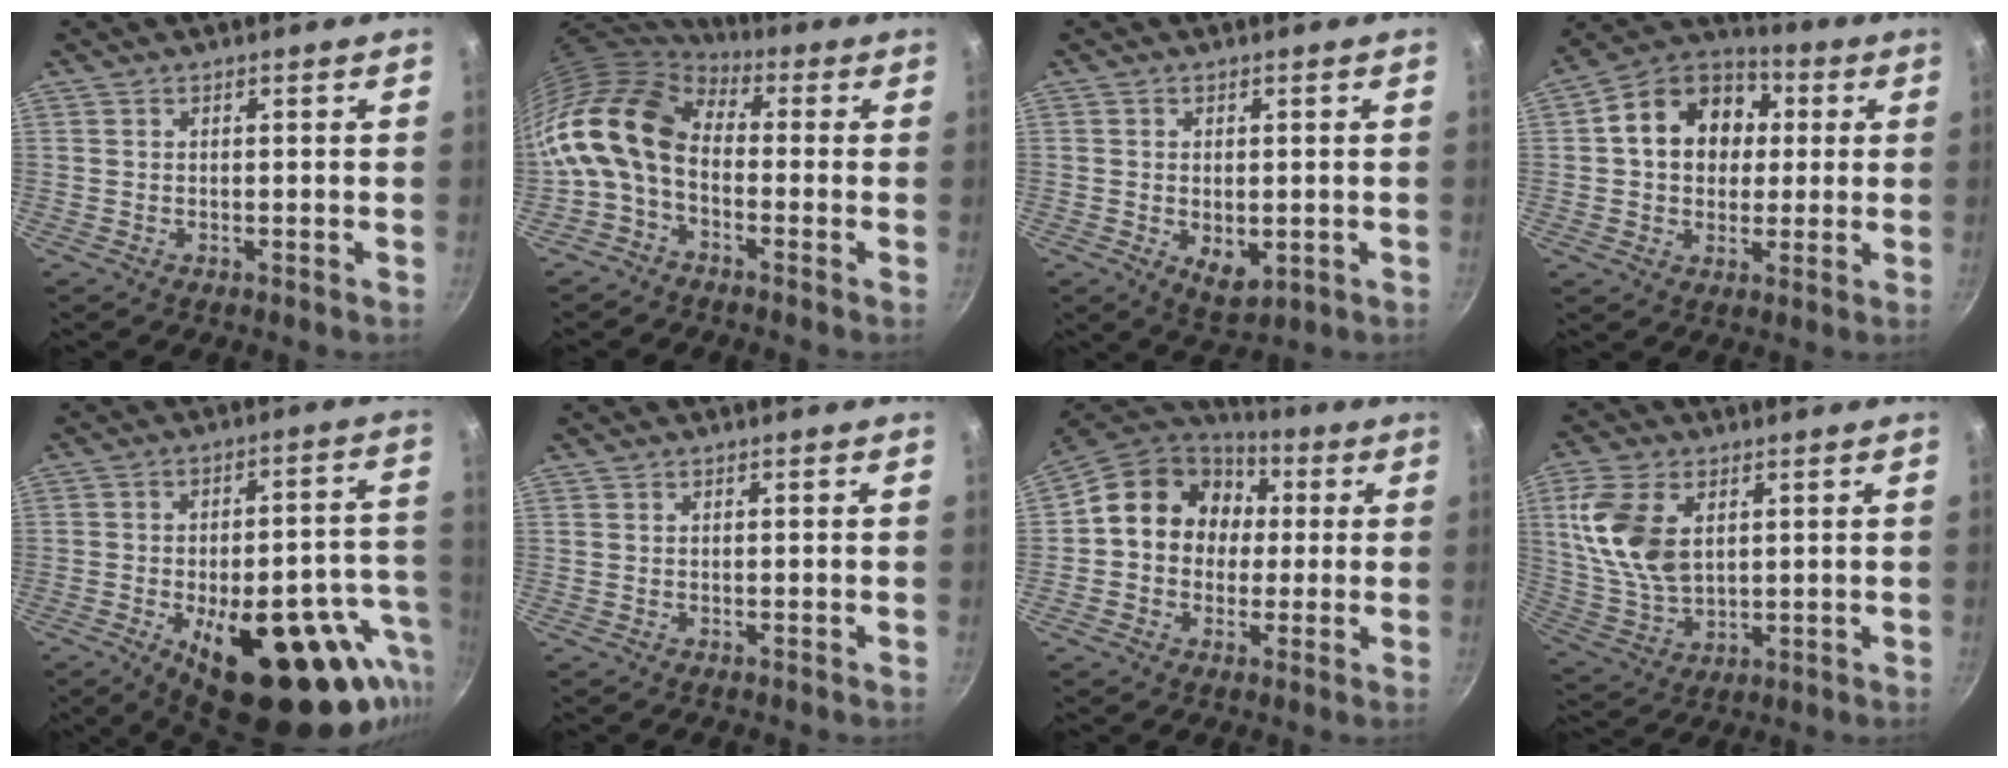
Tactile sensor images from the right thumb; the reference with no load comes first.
{"total": 13.7, "force": [-1.5, 8.9, 10.4], "torque": [-0.193, 0.026, -0.049]}
{"total": 5.9, "force": [-1.0, 3.4, 4.7], "torque": [-0.067, -0.013, -0.005]}
{"total": 15.6, "force": [2.7, 12.3, 9.1], "torque": [-0.121, 0.025, 0.029]}
{"total": 28.7, "force": [-11.5, 12.8, 23.0], "torque": [-0.249, 0.032, -0.148]}
{"total": 0.0}
{"total": 15.1, "force": [1.6, 13.0, 7.6], "torque": [-0.089, 0.031, 0.008]}
{"total": 13.3, "force": [3.6, 8.2, 9.9], "torque": [-0.188, -0.013, 0.081]}